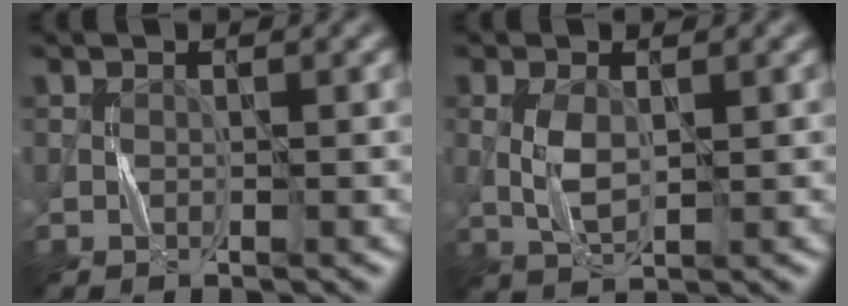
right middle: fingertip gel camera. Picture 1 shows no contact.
{"total": 2.7, "force": [0.3, 1.3, 2.3], "torque": [-0.053, 0.000, 0.012]}